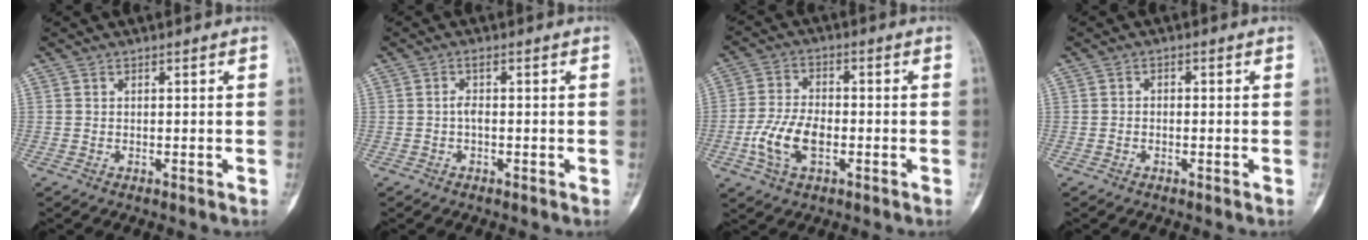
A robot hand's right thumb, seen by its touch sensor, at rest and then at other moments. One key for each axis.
{"total": 1.7, "fx": -0.2, "fy": 0.7, "fz": 1.5, "tx": -0.029, "ty": 0.003, "tz": -0.007}
{"total": 8.9, "fx": -2.6, "fy": 4.9, "fz": 7.0, "tx": -0.147, "ty": 0.012, "tz": -0.050}
{"total": 0.9, "fx": -0.4, "fy": 0.6, "fz": 0.5, "tx": -0.004, "ty": 0.005, "tz": -0.010}